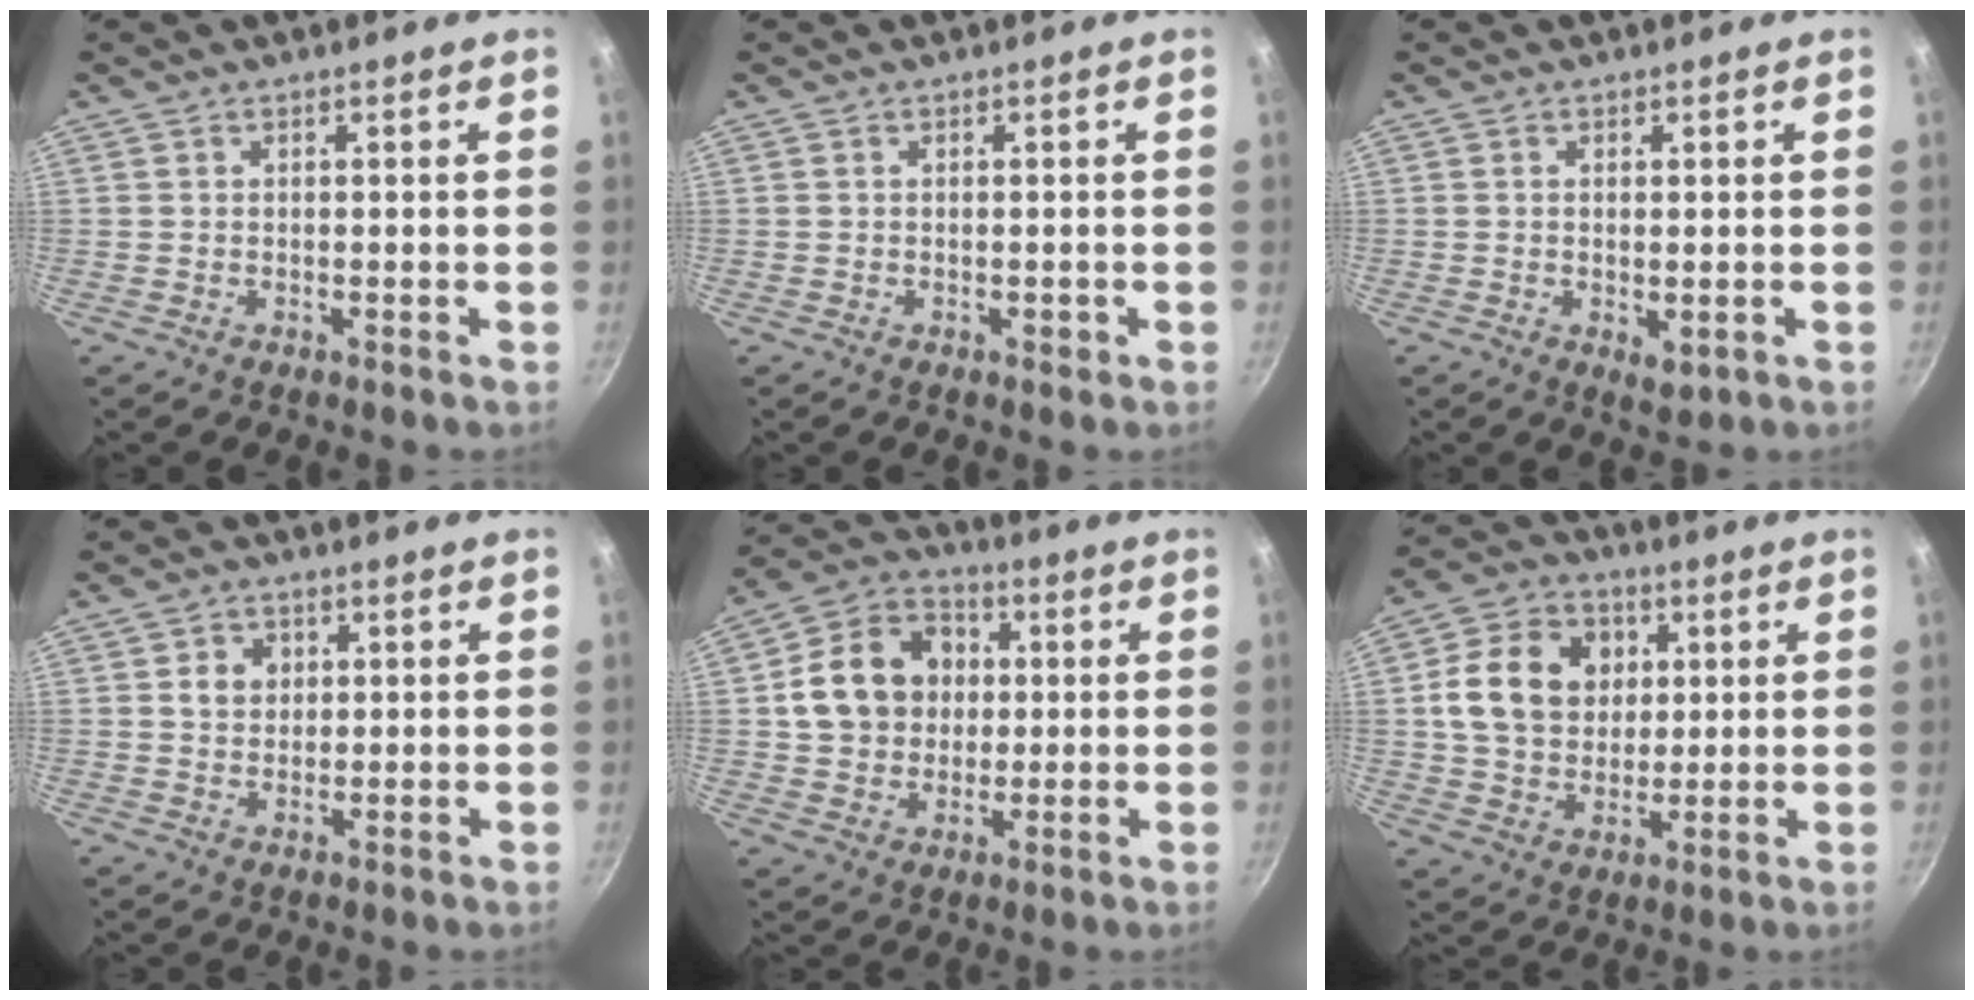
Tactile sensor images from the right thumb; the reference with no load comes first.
{"total": 0.6, "force": [-0.2, 0.4, 0.4], "torque": [-0.004, 0.002, -0.001]}
{"total": 2.3, "force": [-0.2, 1.0, 2.0], "torque": [-0.033, -0.012, 0.001]}
{"total": 3.9, "force": [0.9, 3.4, 1.7], "torque": [-0.009, 0.003, 0.014]}
{"total": 14.3, "force": [1.7, 11.9, 7.6], "torque": [-0.104, 0.022, 0.023]}
{"total": 14.9, "force": [3.2, 12.0, 8.3], "torque": [-0.120, 0.005, 0.049]}